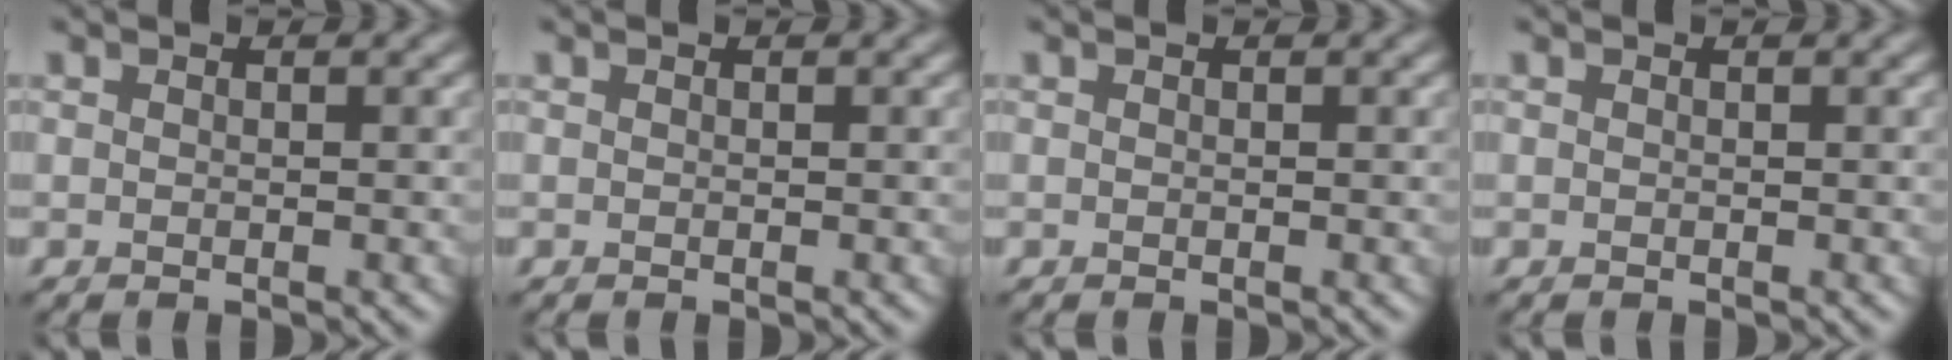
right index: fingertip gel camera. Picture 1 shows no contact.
{"total": 0.0}
{"total": 0.0}
{"total": 0.0}